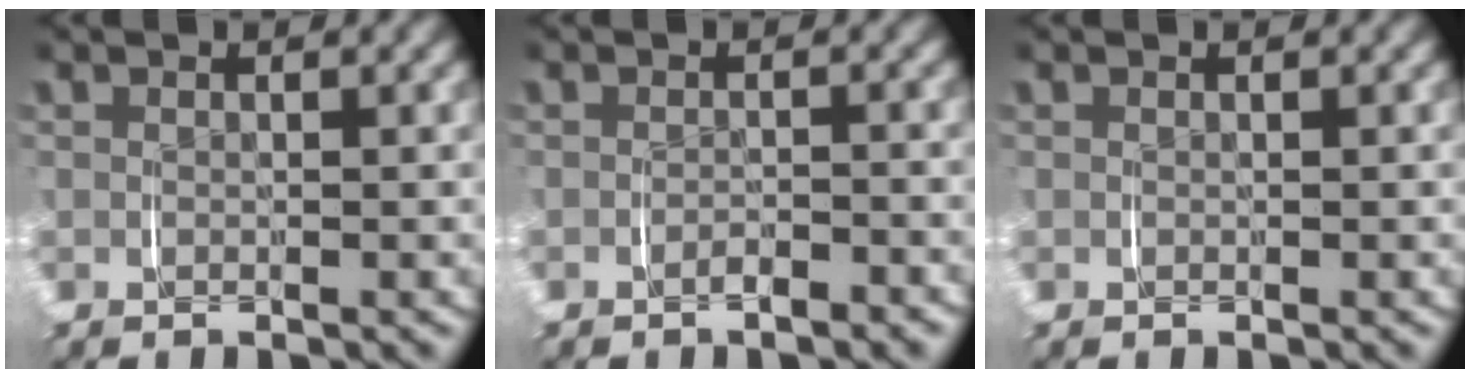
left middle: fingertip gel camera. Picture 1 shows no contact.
{"total": 1.1, "force": [-1.0, 0.2, 0.4], "torque": [-0.004, 0.002, -0.021]}
{"total": 0.0}